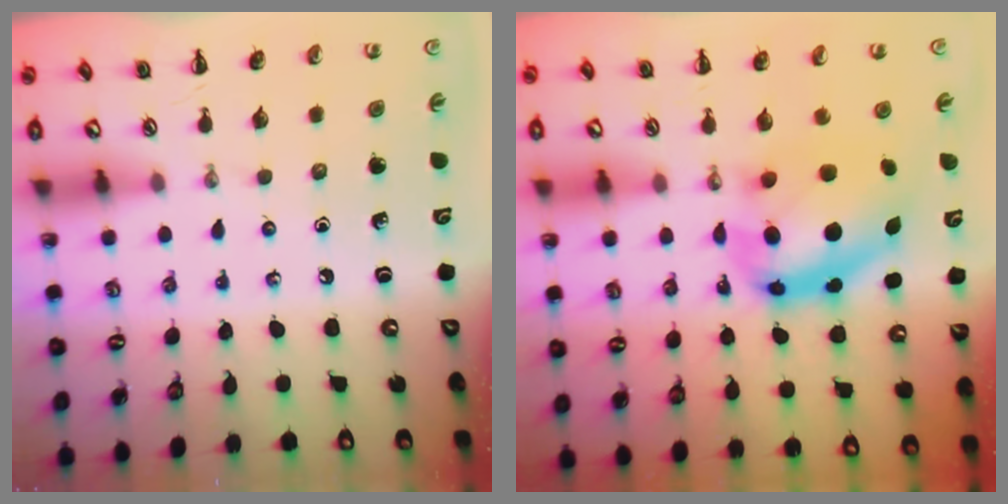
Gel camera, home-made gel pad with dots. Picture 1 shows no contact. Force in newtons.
{"total": 11.1, "press": 10.8, "slide": 2.7}